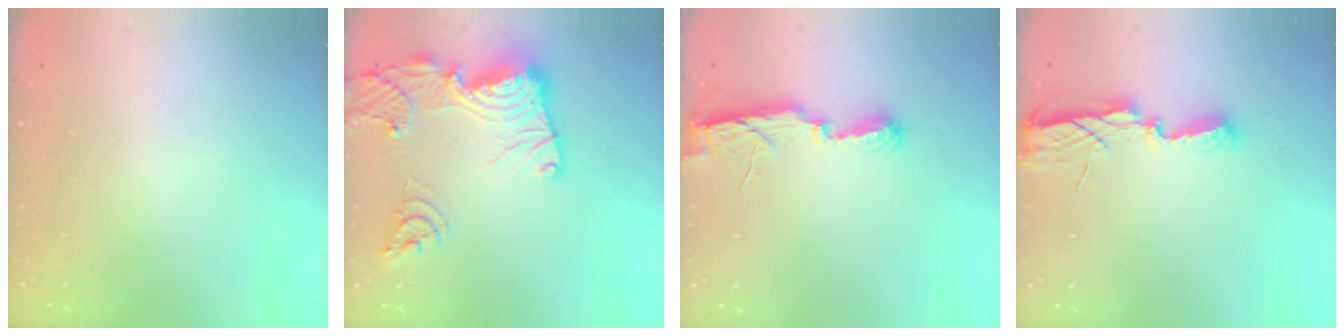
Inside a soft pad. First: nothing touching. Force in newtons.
{"total": 21.8, "press": 21.7, "slide": 2.3}
{"total": 7.0, "press": 7.0, "slide": 0.5}
{"total": 7.1, "press": 7.1, "slide": 0.5}